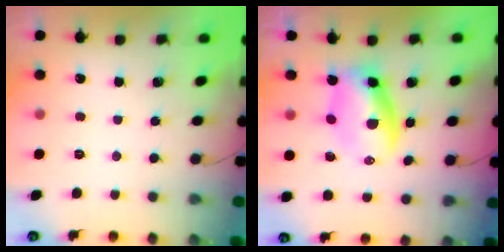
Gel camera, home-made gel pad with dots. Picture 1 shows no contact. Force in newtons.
{"total": 7.1, "press": 6.8, "slide": 2.0}